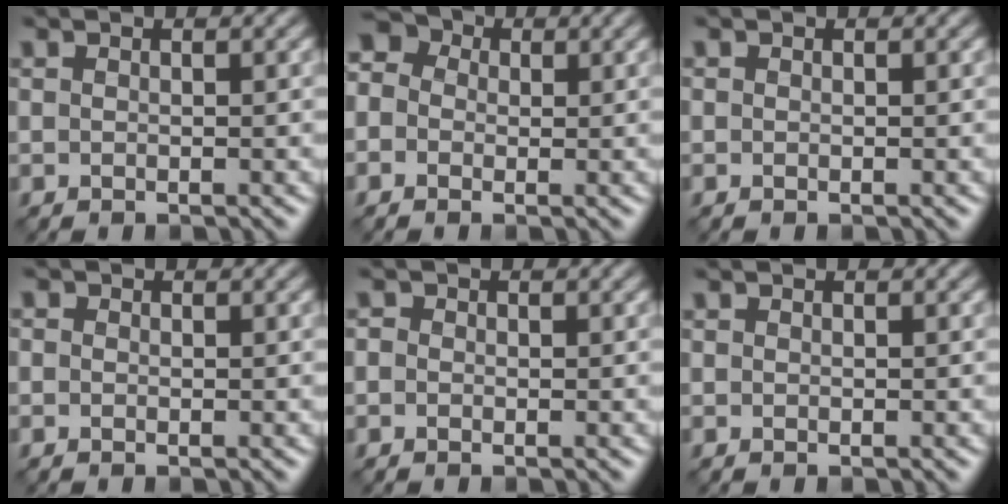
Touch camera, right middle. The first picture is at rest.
{"total": 4.1, "force": [0.7, 3.6, 1.9], "torque": [-0.037, 0.021, -0.021]}
{"total": 0.0}
{"total": 0.5, "force": [0.0, 0.5, 0.2], "torque": [-0.001, -0.005, -0.003]}
{"total": 0.6, "force": [-0.1, 0.6, 0.2], "torque": [-0.002, -0.005, -0.005]}
{"total": 0.0}